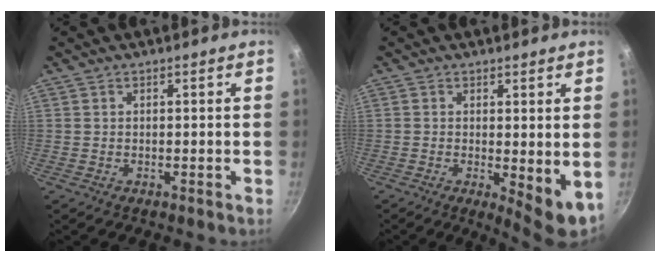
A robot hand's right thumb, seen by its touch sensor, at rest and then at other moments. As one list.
[{"total": 6.8, "force": [-0.1, 2.3, 6.4], "torque": [-0.083, -0.016, 0.004]}]